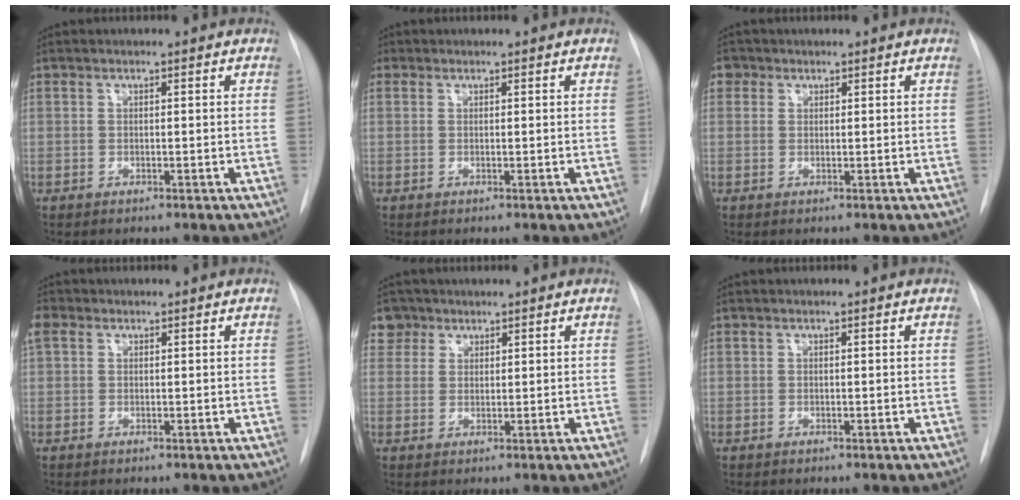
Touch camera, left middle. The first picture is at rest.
{"total": 0.8, "force": [0.4, 0.7, 0.1], "torque": [0.003, 0.005, 0.005]}
{"total": 1.8, "force": [0.8, 1.6, 0.2], "torque": [0.005, 0.005, 0.007]}
{"total": 2.3, "force": [1.0, 1.8, 1.1], "torque": [-0.034, 0.025, 0.022]}
{"total": 3.2, "force": [2.0, 2.6, -0.2], "torque": [0.008, 0.008, 0.032]}
{"total": 0.0}